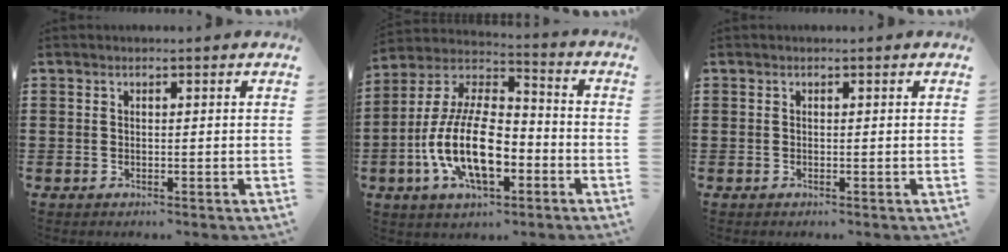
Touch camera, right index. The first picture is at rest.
{"total": 14.2, "force": [-4.7, 6.6, 11.7], "torque": [-0.273, -0.002, -0.095]}
{"total": 0.0}